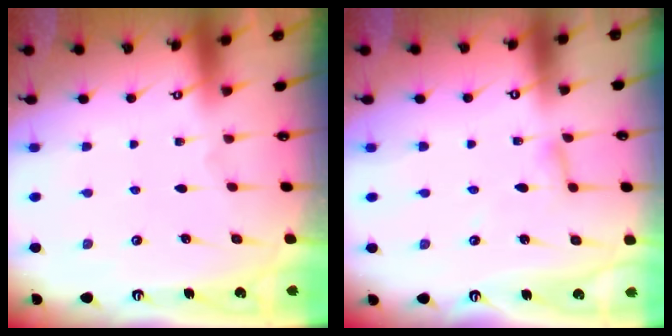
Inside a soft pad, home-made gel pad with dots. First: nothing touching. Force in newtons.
{"total": 2.8, "press": 2.8, "slide": 0.2}